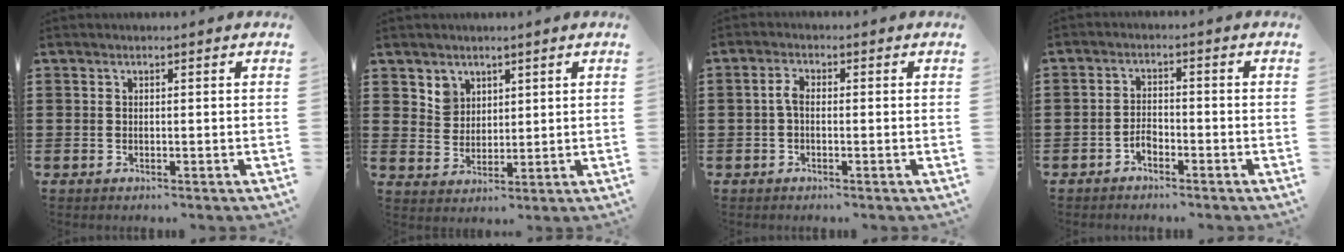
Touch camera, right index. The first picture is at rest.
{"total": 4.0, "force": [2.5, 3.1, 0.4], "torque": [-0.021, 0.012, 0.049]}
{"total": 2.3, "force": [-0.4, 1.1, 2.0], "torque": [-0.047, 0.002, -0.011]}
{"total": 2.1, "force": [-1.6, 1.1, 0.7], "torque": [-0.018, 0.003, -0.034]}